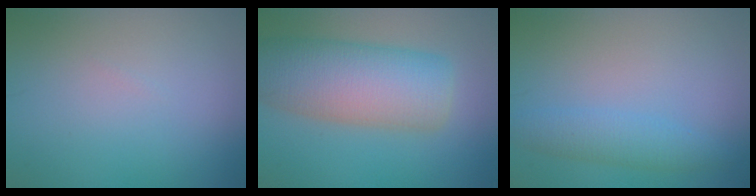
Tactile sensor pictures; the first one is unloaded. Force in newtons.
{"total": 10.0, "press": 9.9, "slide": 0.7}
{"total": 2.6, "press": 2.6, "slide": 0.0}